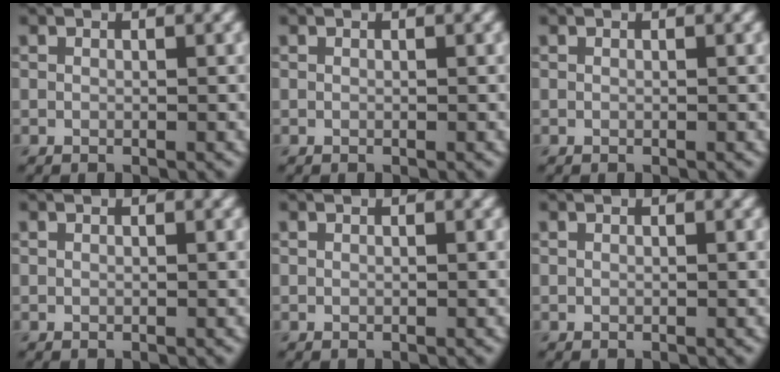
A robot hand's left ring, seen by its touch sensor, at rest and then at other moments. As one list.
[{"total": 0.0}, {"total": 0.0}, {"total": 0.0}, {"total": 0.0}, {"total": 0.0}]